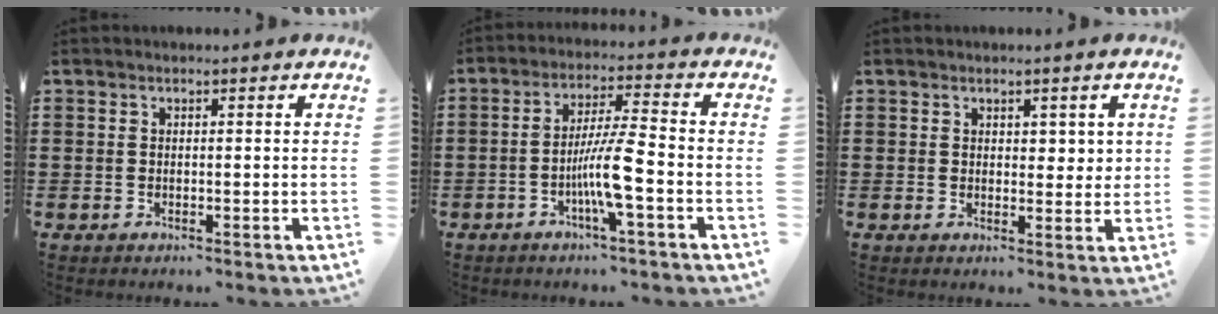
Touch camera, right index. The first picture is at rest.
{"total": 7.6, "force": [-2.9, 0.1, 7.0], "torque": [-0.137, -0.010, -0.060]}
{"total": 2.1, "force": [1.4, 1.3, 0.9], "torque": [-0.004, 0.001, 0.022]}